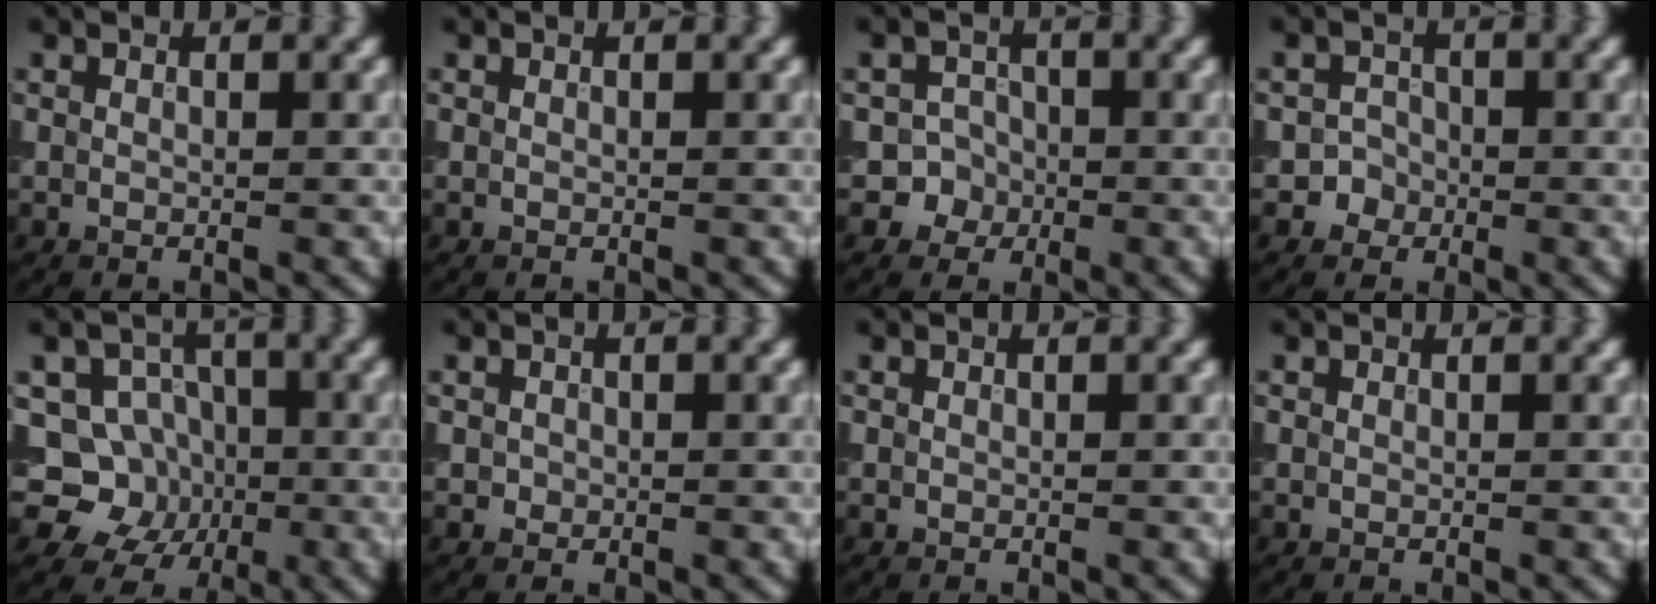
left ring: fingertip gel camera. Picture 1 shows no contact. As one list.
[{"total": 0.0}, {"total": 3.0, "force": [-1.3, 2.7, 0.2], "torque": [0.026, 0.003, -0.033]}, {"total": 2.1, "force": [-1.0, 1.9, 0.0], "torque": [0.025, 0.007, -0.024]}, {"total": 6.7, "force": [-1.2, 6.2, 2.1], "torque": [-0.017, 0.006, -0.054]}, {"total": 0.7, "force": [-0.1, 0.6, 0.2], "torque": [-0.001, -0.004, -0.002]}, {"total": 0.0}, {"total": 0.0}]